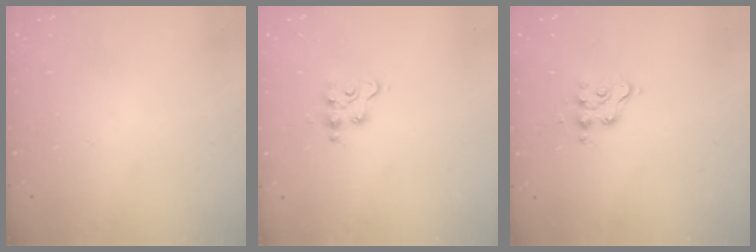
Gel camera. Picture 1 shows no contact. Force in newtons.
{"total": 4.0, "press": 4.0, "slide": 0.3}
{"total": 6.0, "press": 6.0, "slide": 0.4}